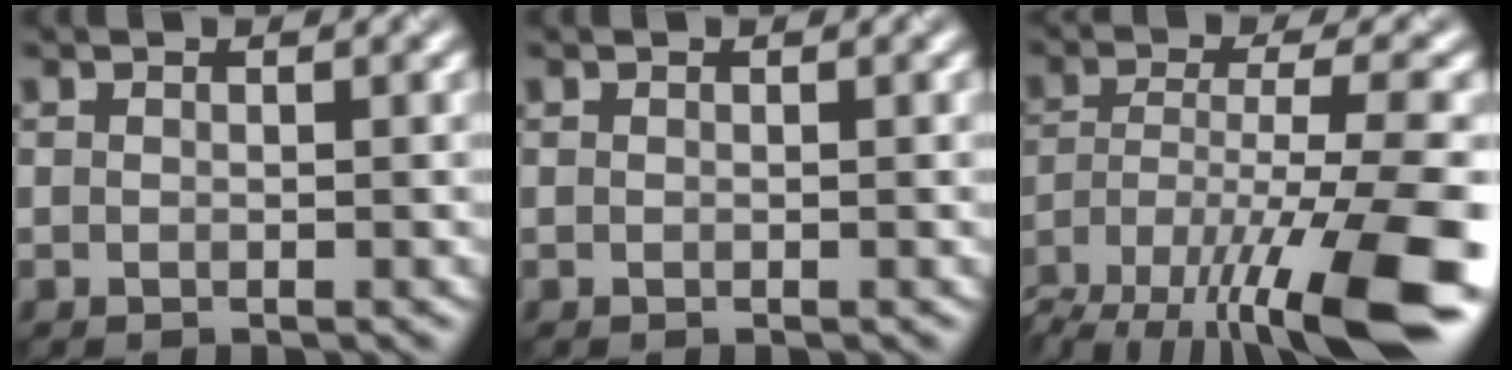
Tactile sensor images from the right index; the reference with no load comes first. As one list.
[{"total": 0.0}, {"total": 13.0, "force": [-8.5, 3.6, 9.1], "torque": [-0.176, -0.007, -0.125]}]